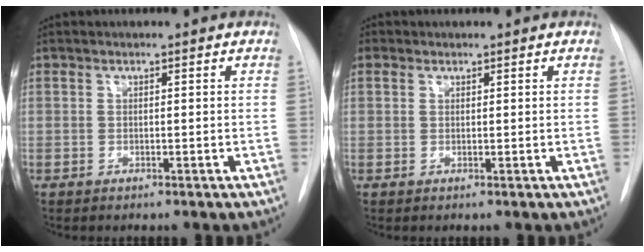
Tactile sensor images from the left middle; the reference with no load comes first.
{"total": 1.0, "force": [0.7, 0.8, 0.0], "torque": [0.003, 0.006, 0.009]}